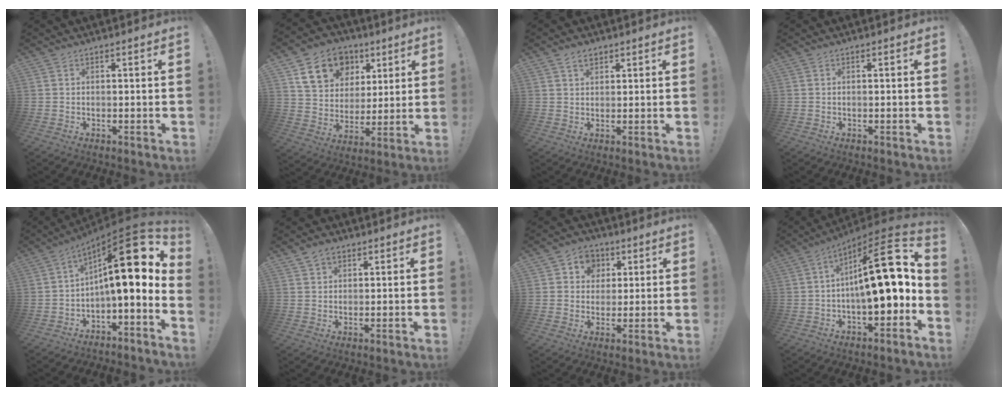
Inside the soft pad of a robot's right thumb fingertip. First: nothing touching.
{"total": 16.9, "force": [8.2, 12.8, 7.4], "torque": [-0.109, -0.029, 0.165]}
{"total": 3.3, "force": [2.2, 1.9, 1.6], "torque": [-0.022, -0.006, 0.038]}
{"total": 0.0}
{"total": 19.3, "force": [5.1, 5.3, 17.8], "torque": [-0.267, -0.030, 0.084]}
{"total": 3.2, "force": [2.0, 2.2, 1.2], "torque": [-0.013, -0.007, 0.035]}
{"total": 7.5, "force": [2.0, 7.0, 1.9], "torque": [-0.020, -0.012, 0.041]}
{"total": 20.0, "force": [1.8, 5.9, 19.0], "torque": [-0.278, -0.009, 0.025]}